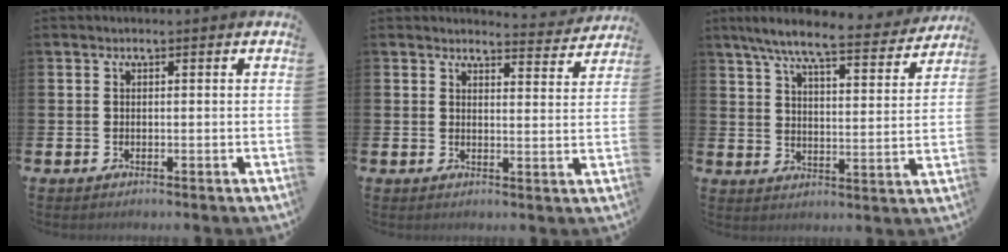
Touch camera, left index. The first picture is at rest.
{"total": 3.6, "force": [3.5, 0.3, 0.1], "torque": [0.013, -0.033, 0.058]}
{"total": 8.3, "force": [7.4, 0.8, 3.7], "torque": [-0.080, -0.048, 0.122]}